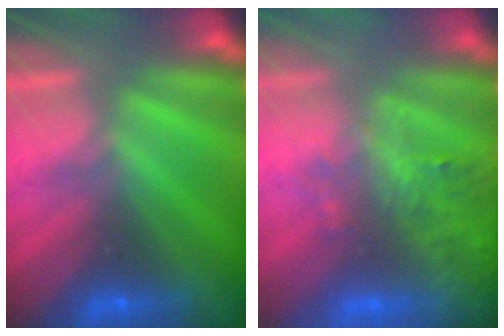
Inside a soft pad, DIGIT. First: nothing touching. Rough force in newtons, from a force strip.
{"total": 6.9}